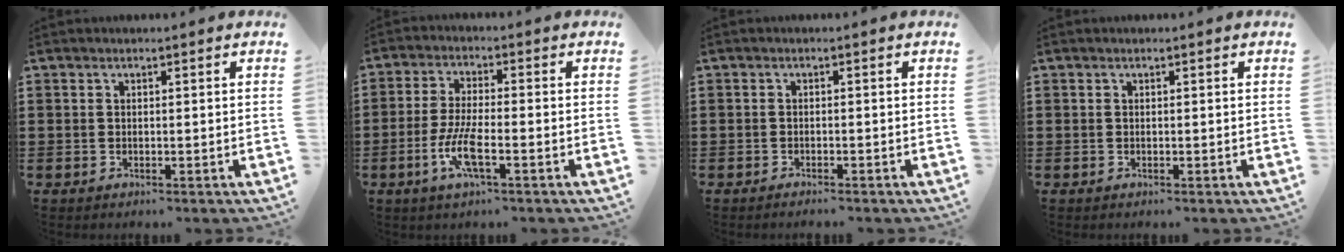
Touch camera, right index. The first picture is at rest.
{"total": 6.4, "force": [-2.5, 1.6, 5.7], "torque": [-0.128, -0.011, -0.053]}
{"total": 0.8, "force": [-0.8, -0.1, 0.1], "torque": [-0.004, -0.002, -0.015]}
{"total": 0.0}